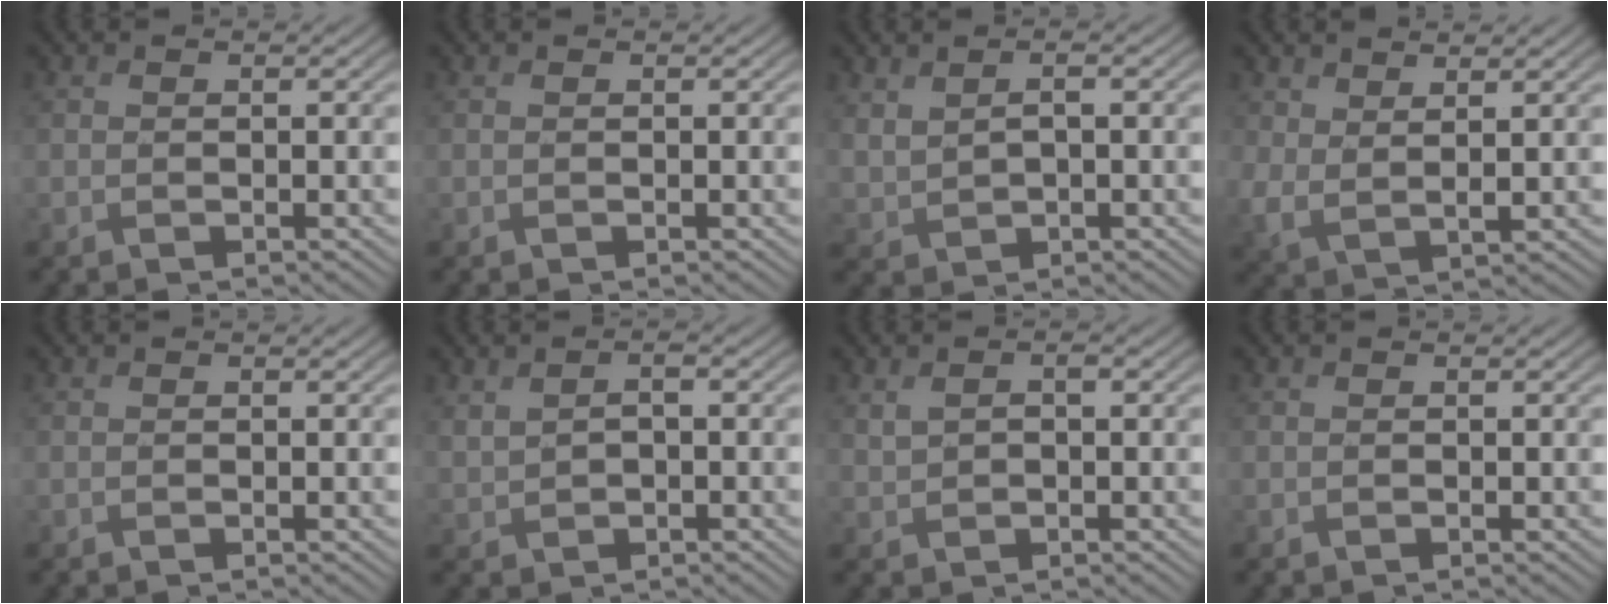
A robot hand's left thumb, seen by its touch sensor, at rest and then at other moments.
{"total": 0.0}
{"total": 3.4, "force": [1.2, 1.9, 2.6], "torque": [-0.070, 0.002, 0.029]}
{"total": 4.0, "force": [2.5, 1.9, 2.5], "torque": [-0.066, -0.006, 0.050]}
{"total": 0.0}
{"total": 3.0, "force": [0.7, 1.8, 2.3], "torque": [-0.057, 0.003, 0.014]}
{"total": 2.1, "force": [0.6, 1.3, 1.6], "torque": [-0.040, 0.003, 0.013]}
{"total": 0.0}